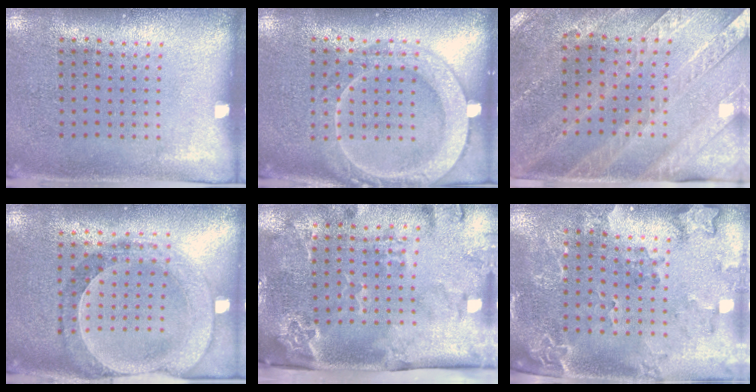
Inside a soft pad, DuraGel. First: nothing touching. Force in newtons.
{"total": 3.7, "press": 3.7, "slide": 0.5}
{"total": 2.9, "press": 2.7, "slide": 1.1}
{"total": 0.9, "press": 0.9, "slide": 0.2}
{"total": 3.4, "press": 2.5, "slide": 2.4}
{"total": 2.0, "press": 1.9, "slide": 0.7}